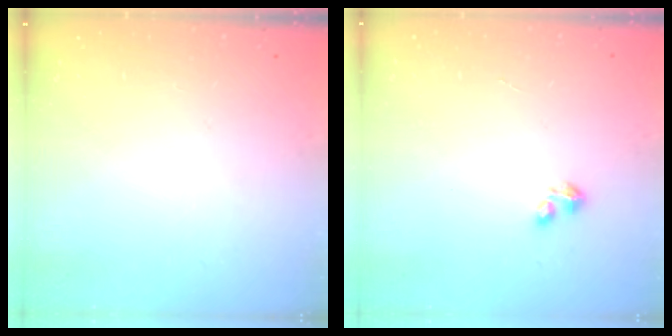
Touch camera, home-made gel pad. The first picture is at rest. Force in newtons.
{"total": 1.8, "press": 1.8, "slide": 0.4}